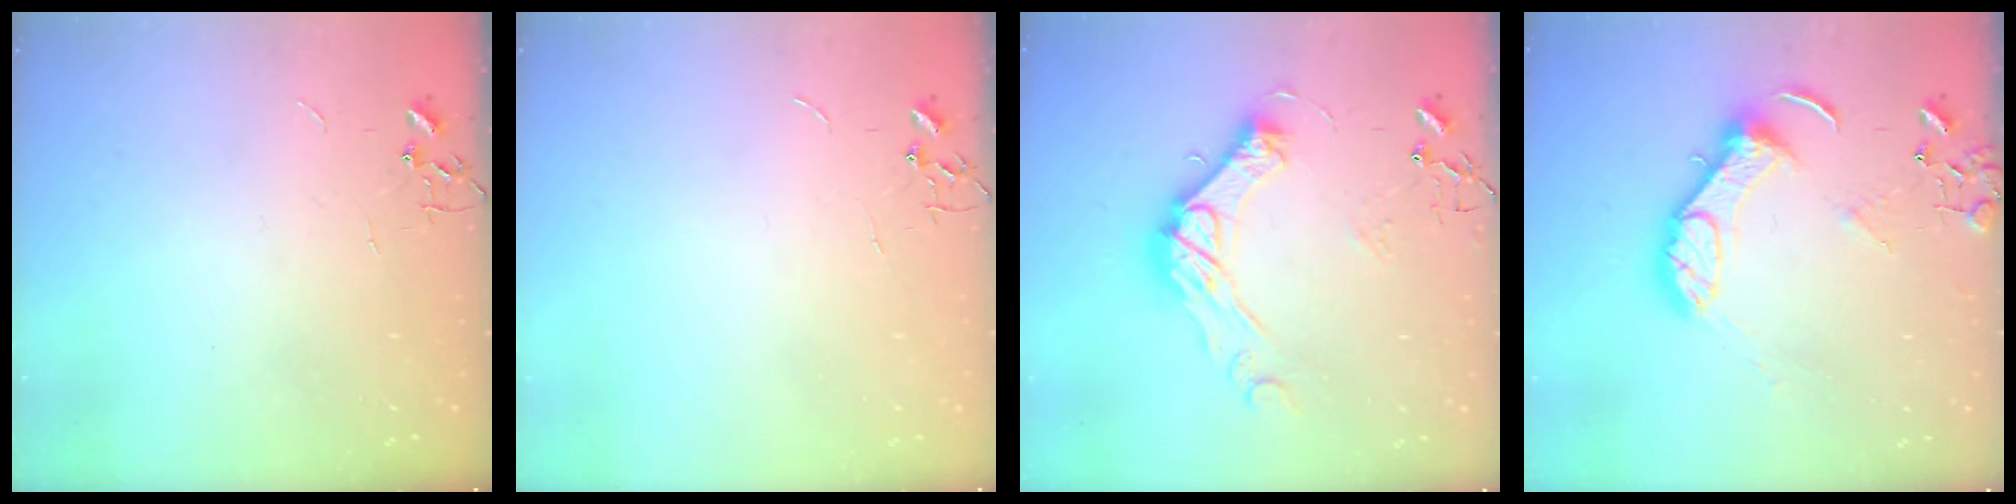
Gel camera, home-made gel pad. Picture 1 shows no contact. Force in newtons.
{"total": 0.0}
{"total": 14.5, "press": 14.4, "slide": 1.1}
{"total": 12.5, "press": 12.4, "slide": 1.1}